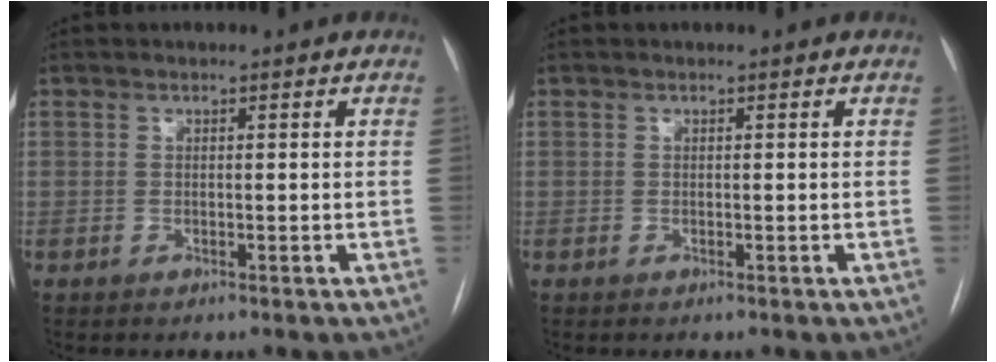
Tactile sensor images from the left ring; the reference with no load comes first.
{"total": 0.0}